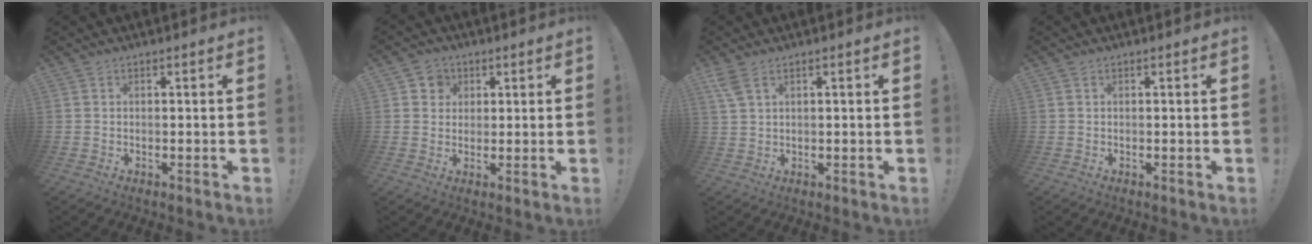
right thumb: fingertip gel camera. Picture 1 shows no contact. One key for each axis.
{"total": 4.3, "fx": 1.3, "fy": 4.0, "fz": 0.9, "tx": -0.015, "ty": 0.000, "tz": 0.023}
{"total": 3.8, "fx": 2.3, "fy": 1.6, "fz": 2.5, "tx": -0.051, "ty": -0.002, "tz": 0.044}
{"total": 0.0}